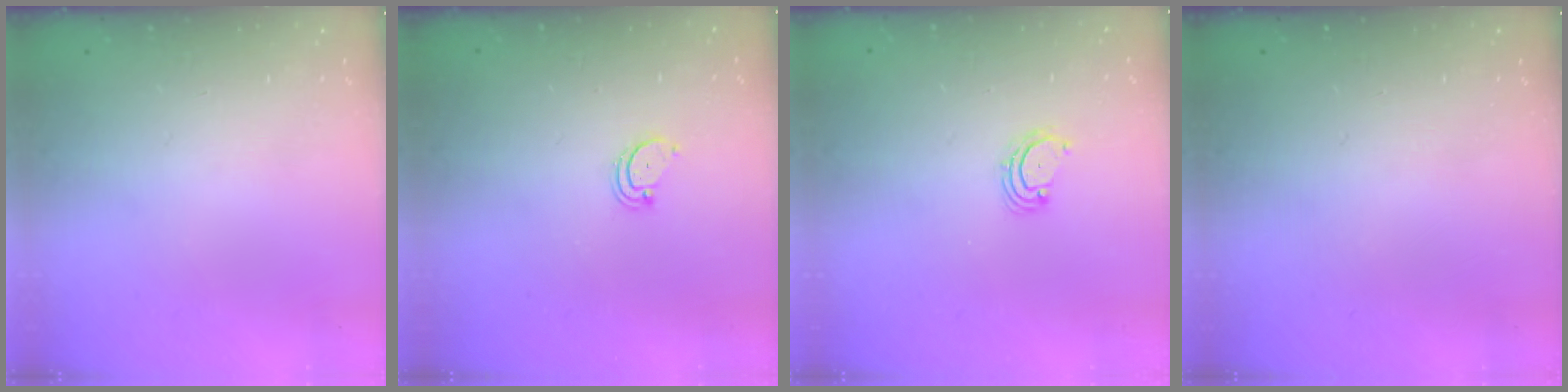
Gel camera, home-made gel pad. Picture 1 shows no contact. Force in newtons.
{"total": 1.9, "press": 1.9, "slide": 0.2}
{"total": 3.1, "press": 3.1, "slide": 0.5}
{"total": 0.0}